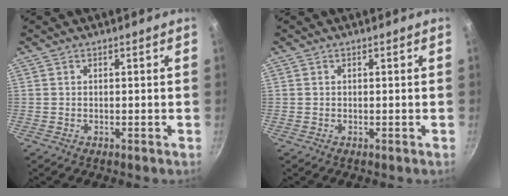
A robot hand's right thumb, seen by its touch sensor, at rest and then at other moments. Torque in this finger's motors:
{"motor_torque": [-0.42, 0.21, -0.30, 0.20, 0.03]}